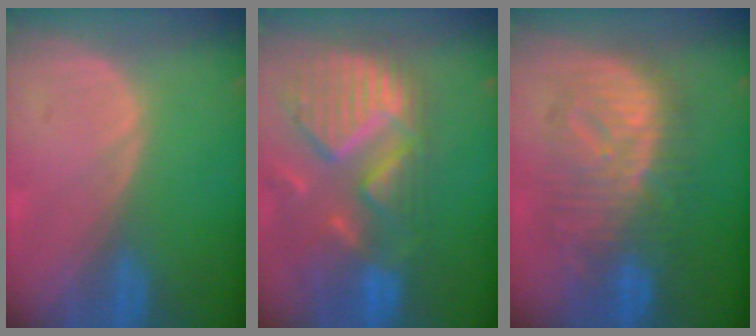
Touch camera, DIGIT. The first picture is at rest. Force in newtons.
{"total": 13.0, "press": 11.0, "slide": 7.0}
{"total": 10.4, "press": 10.4, "slide": 0.8}